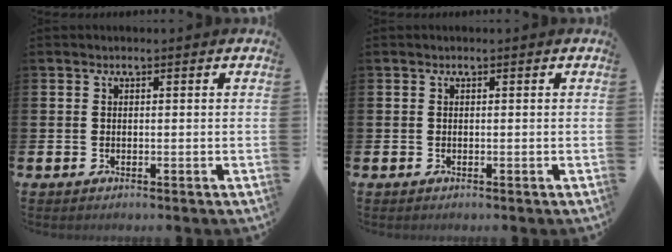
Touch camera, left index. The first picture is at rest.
{"total": 0.0}